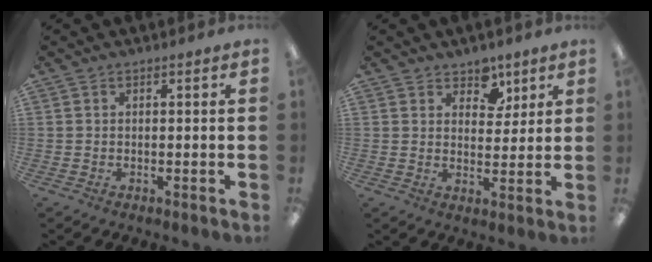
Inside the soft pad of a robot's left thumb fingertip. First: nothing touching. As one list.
[{"total": 4.5, "force": [3.1, 2.8, 1.5], "torque": [-0.007, -0.012, 0.051]}]